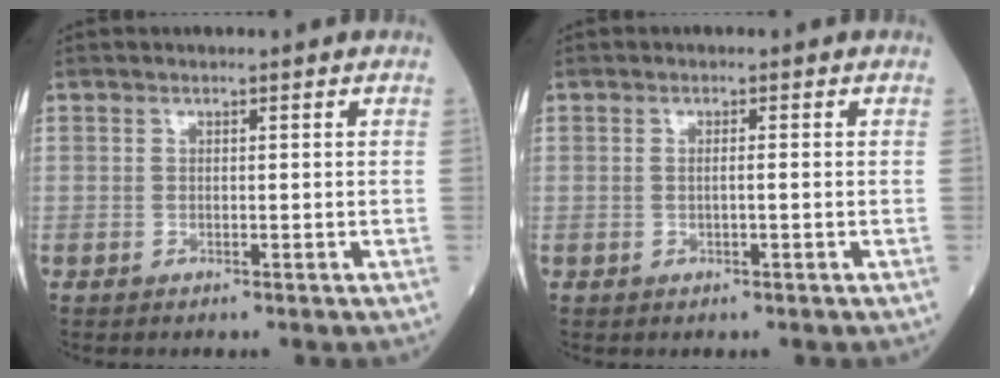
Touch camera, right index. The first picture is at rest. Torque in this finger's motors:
{"motor_torque": [0.04, 0.03, -0.03, 0.00]}